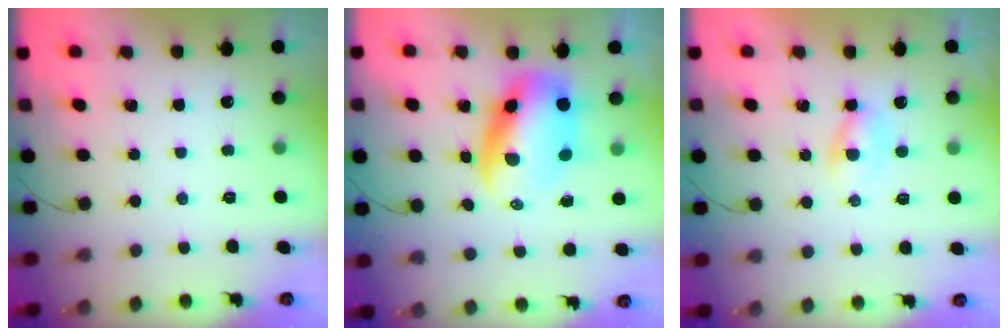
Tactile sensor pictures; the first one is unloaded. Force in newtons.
{"total": 10.0, "press": 9.7, "slide": 2.5}
{"total": 2.2, "press": 2.0, "slide": 0.9}